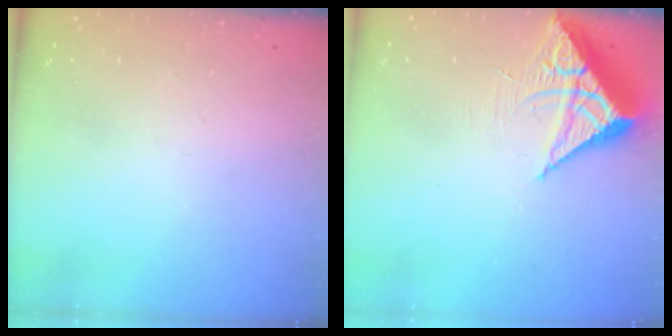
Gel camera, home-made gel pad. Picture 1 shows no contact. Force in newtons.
{"total": 7.7, "press": 7.7, "slide": 0.5}